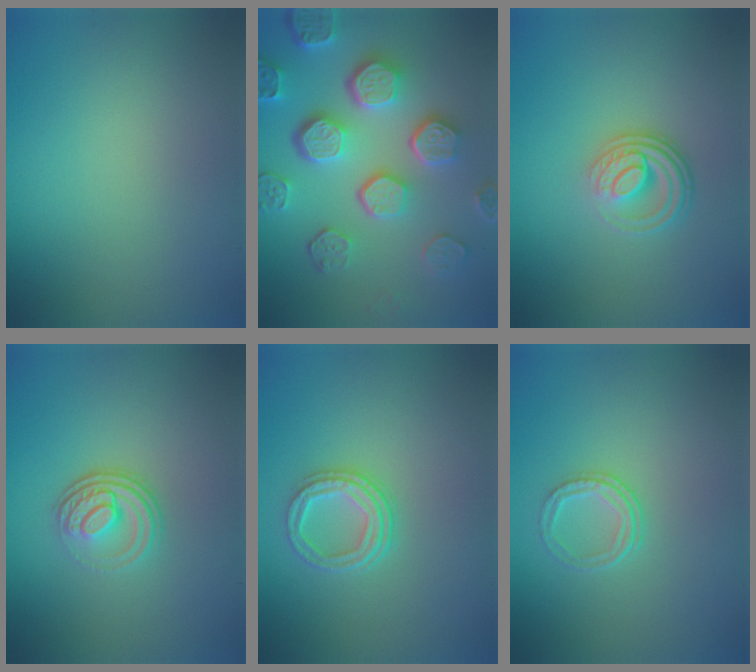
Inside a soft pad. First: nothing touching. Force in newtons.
{"total": 7.9, "press": 6.0, "slide": 5.0}
{"total": 4.2, "press": 2.8, "slide": 3.1}
{"total": 3.5, "press": 2.5, "slide": 2.5}
{"total": 3.0, "press": 2.3, "slide": 1.9}
{"total": 1.7, "press": 1.1, "slide": 1.4}